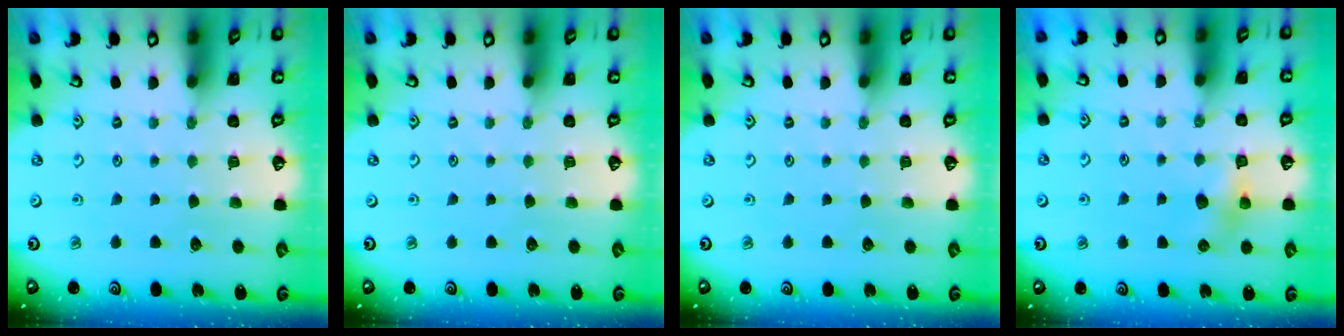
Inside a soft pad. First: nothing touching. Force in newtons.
{"total": 0.0}
{"total": 0.0}
{"total": 5.8, "press": 5.8, "slide": 0.1}